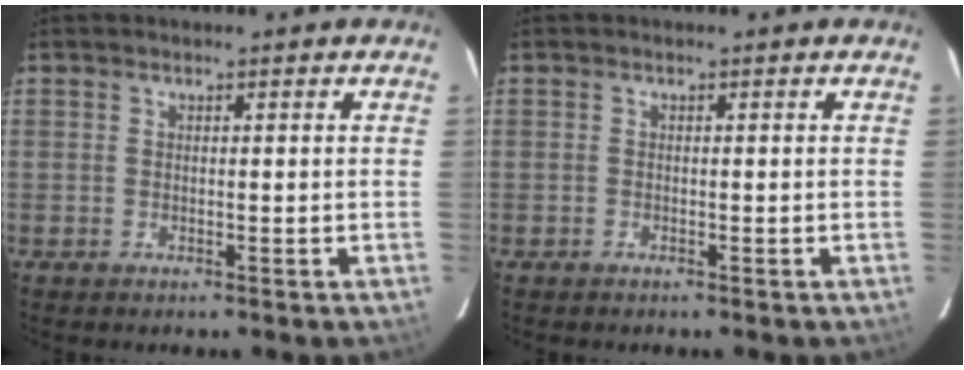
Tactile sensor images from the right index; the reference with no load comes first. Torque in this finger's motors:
{"motor_torque": [0.02, -0.02, 0.01, 0.00]}